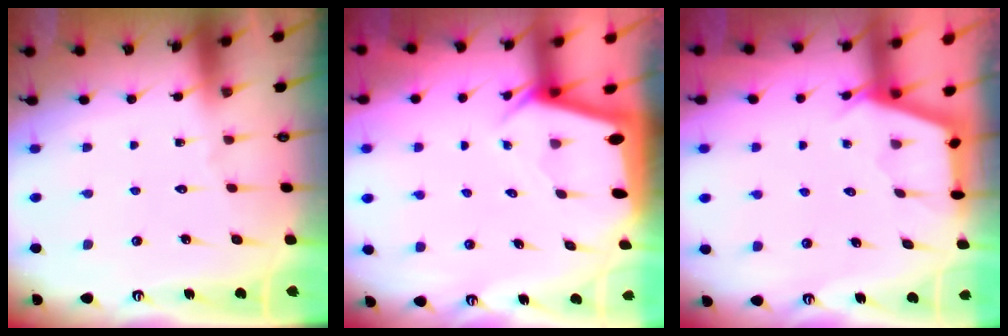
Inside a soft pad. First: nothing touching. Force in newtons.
{"total": 3.1, "press": 3.1, "slide": 0.1}
{"total": 2.8, "press": 2.8, "slide": 0.4}